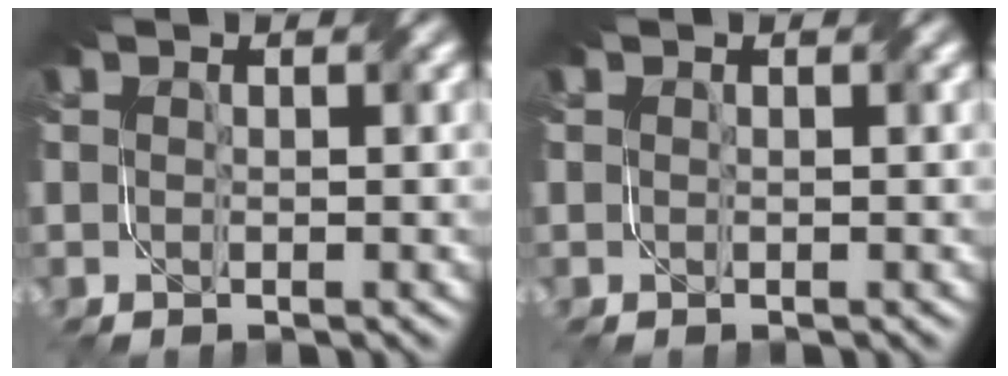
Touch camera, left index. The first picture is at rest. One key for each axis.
{"total": 0.0}